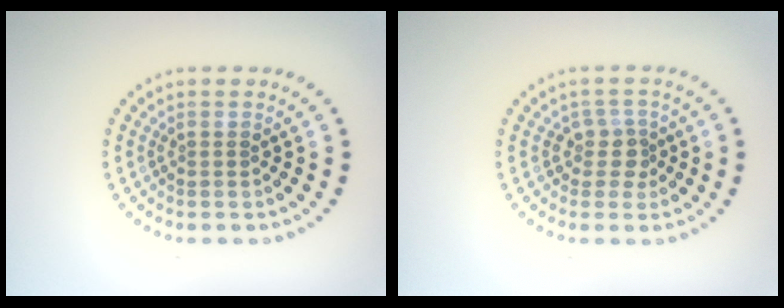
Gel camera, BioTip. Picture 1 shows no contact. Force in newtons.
{"total": 2.0, "press": 1.6, "slide": 1.3}